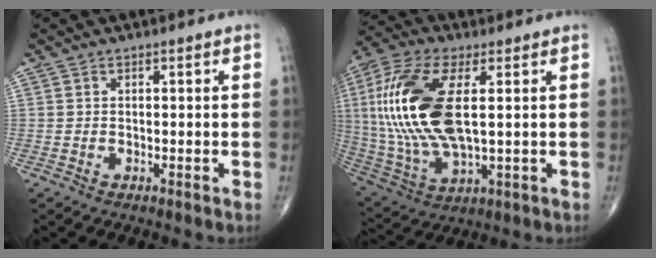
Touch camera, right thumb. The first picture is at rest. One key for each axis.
{"total": 21.2, "fx": 3.0, "fy": 9.2, "fz": 18.9, "tx": -0.419, "ty": -0.009, "tz": 0.057}